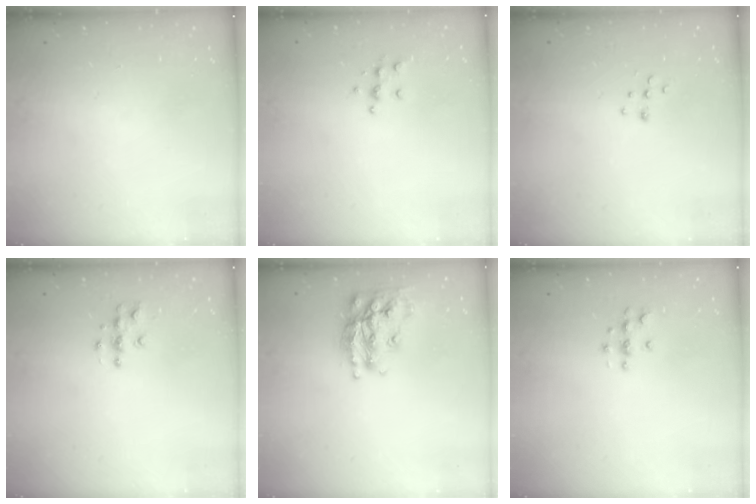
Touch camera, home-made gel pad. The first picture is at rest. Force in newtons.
{"total": 5.6, "press": 5.6, "slide": 0.6}
{"total": 6.7, "press": 6.7, "slide": 0.4}
{"total": 4.3, "press": 4.3, "slide": 0.4}
{"total": 18.2, "press": 18.1, "slide": 1.1}
{"total": 4.2, "press": 4.2, "slide": 0.5}